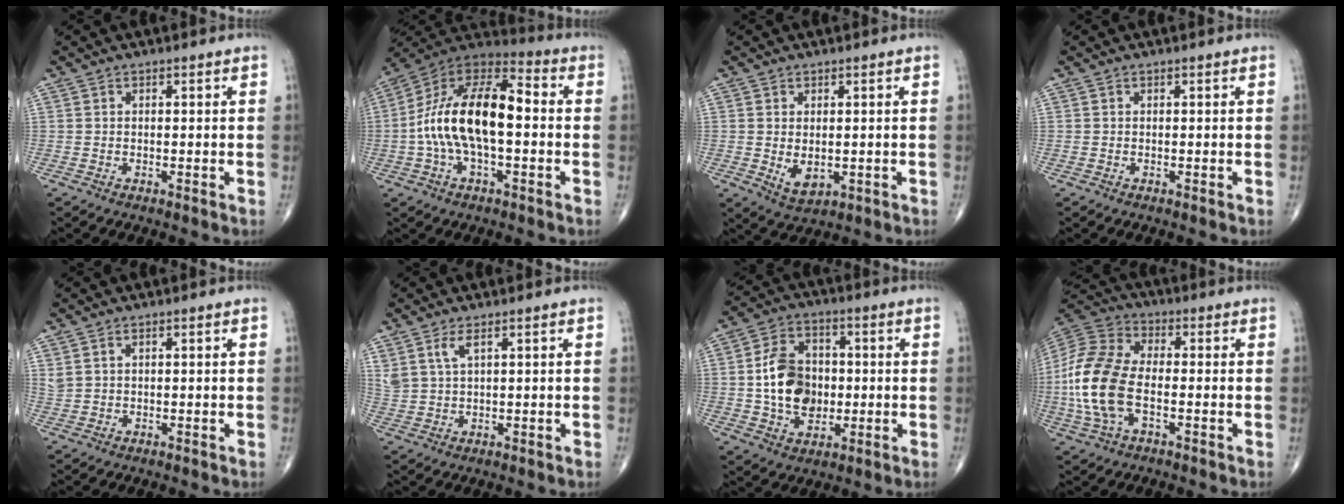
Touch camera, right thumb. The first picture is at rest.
{"total": 18.9, "force": [-0.9, 9.0, 16.6], "torque": [-0.305, 0.045, -0.024]}
{"total": 4.3, "force": [-0.3, 2.6, 3.4], "torque": [-0.047, -0.008, 0.010]}
{"total": 0.0}
{"total": 1.6, "force": [1.0, 0.7, 1.0], "torque": [-0.023, 0.004, 0.028]}
{"total": 3.8, "force": [2.3, 1.2, 2.8], "torque": [-0.068, -0.008, 0.054]}
{"total": 12.7, "force": [-0.2, 9.2, 8.8], "torque": [-0.130, 0.012, -0.003]}
{"total": 16.3, "force": [-2.6, 8.8, 13.4], "torque": [-0.296, 0.022, -0.051]}